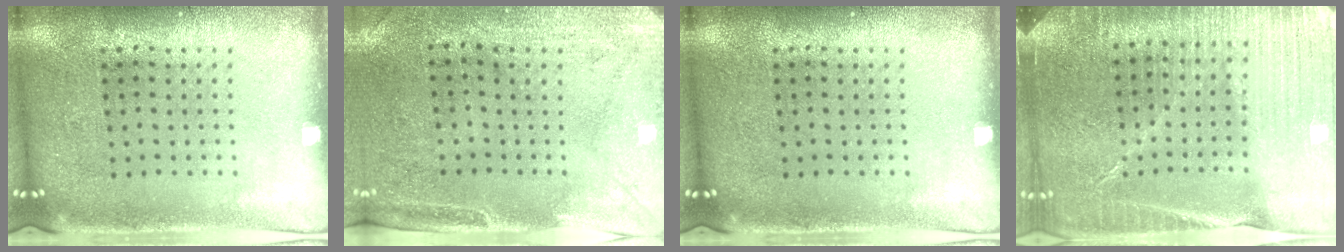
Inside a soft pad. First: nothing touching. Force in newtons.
{"total": 3.0, "press": 2.4, "slide": 1.8}
{"total": 0.0}
{"total": 4.4, "press": 4.1, "slide": 1.7}